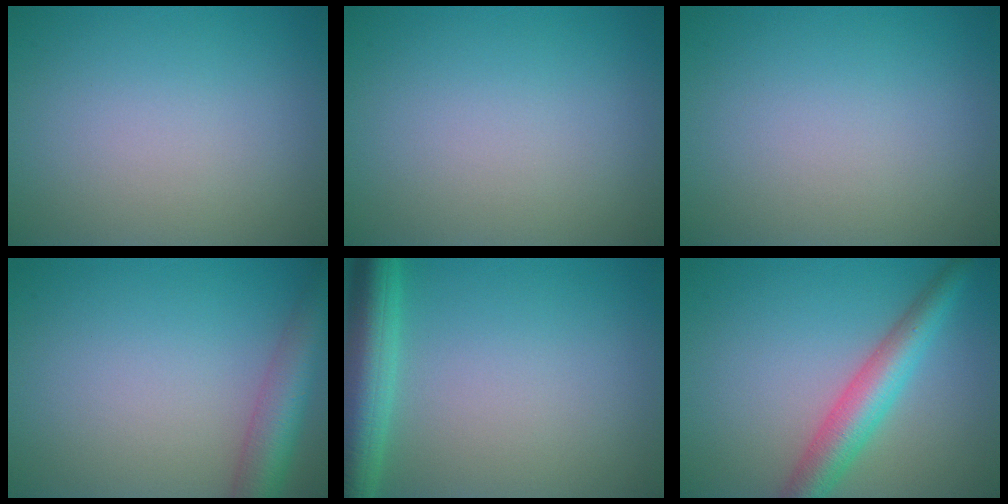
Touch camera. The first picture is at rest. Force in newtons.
{"total": 0.0}
{"total": 0.0}
{"total": 5.1, "press": 5.1, "slide": 0.2}
{"total": 5.3, "press": 5.3, "slide": 0.2}
{"total": 5.1, "press": 5.0, "slide": 0.3}